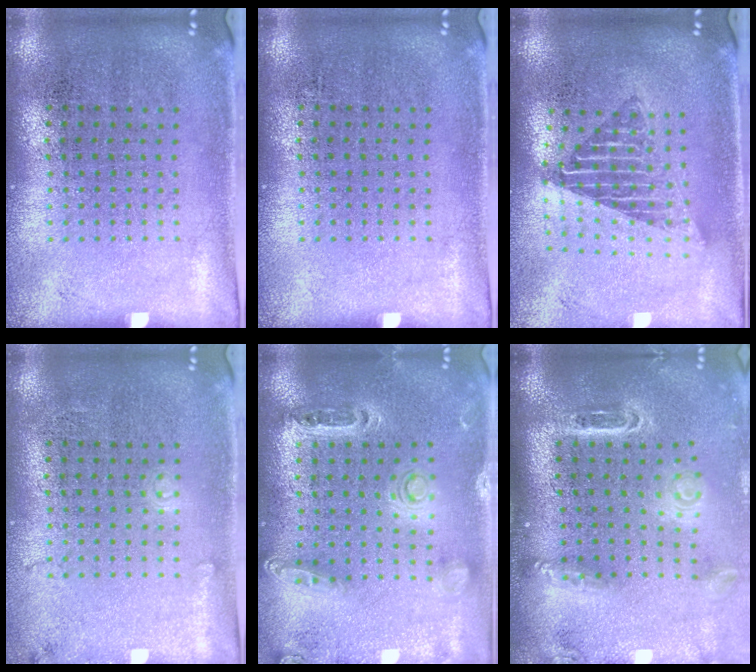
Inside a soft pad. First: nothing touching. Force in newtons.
{"total": 0.0}
{"total": 1.6, "press": 1.3, "slide": 0.9}
{"total": 1.2, "press": 1.2, "slide": 0.1}
{"total": 1.4, "press": 1.4, "slide": 0.3}
{"total": 2.8, "press": 2.0, "slide": 1.9}